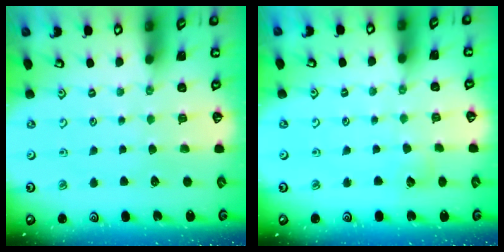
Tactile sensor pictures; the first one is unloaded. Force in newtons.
{"total": 3.0, "press": 3.0, "slide": 0.3}